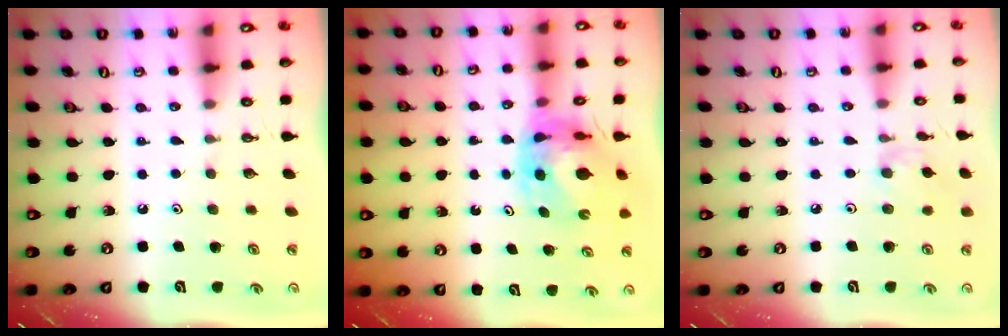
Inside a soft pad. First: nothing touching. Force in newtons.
{"total": 10.0, "press": 9.9, "slide": 1.2}
{"total": 3.4, "press": 3.3, "slide": 0.6}